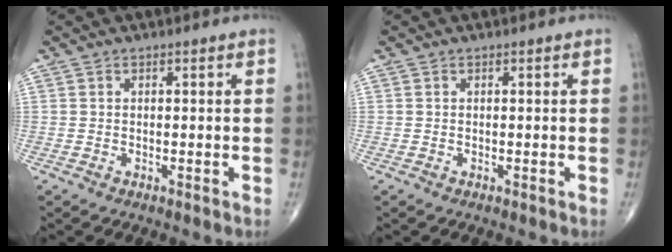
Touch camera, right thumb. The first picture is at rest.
{"total": 0.0}